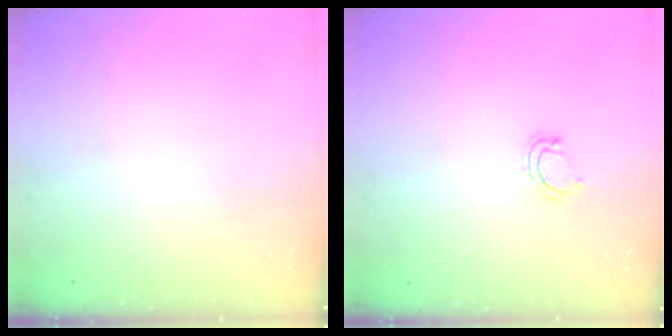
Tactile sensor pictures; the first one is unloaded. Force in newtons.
{"total": 4.2, "press": 4.0, "slide": 1.2}